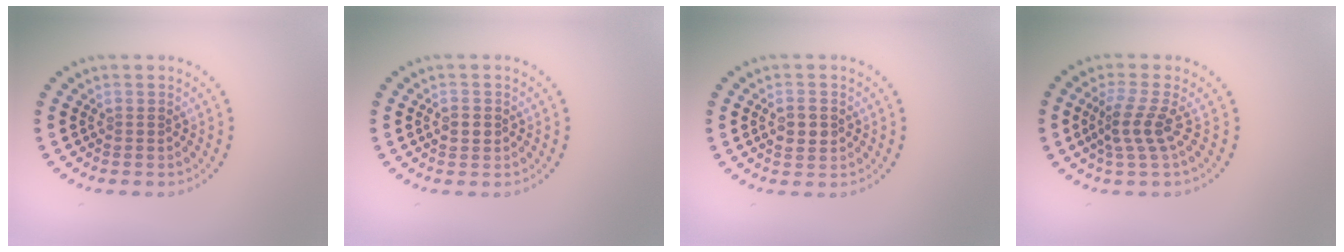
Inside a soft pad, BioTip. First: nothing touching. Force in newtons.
{"total": 1.8, "press": 1.7, "slide": 0.2}
{"total": 2.0, "press": 1.9, "slide": 0.3}
{"total": 2.7, "press": 1.9, "slide": 1.8}